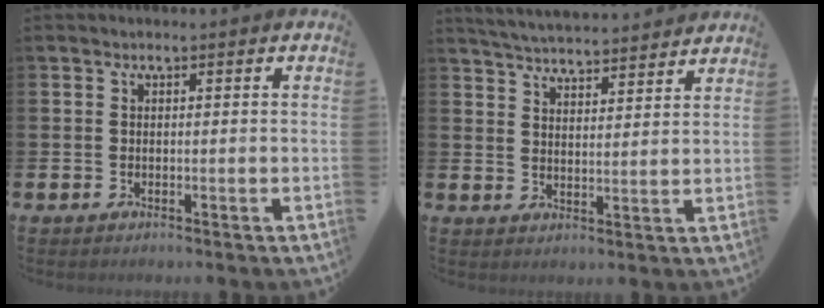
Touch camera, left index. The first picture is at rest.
{"total": 5.0, "force": [5.0, 0.1, 0.3], "torque": [-0.029, -0.033, 0.090]}